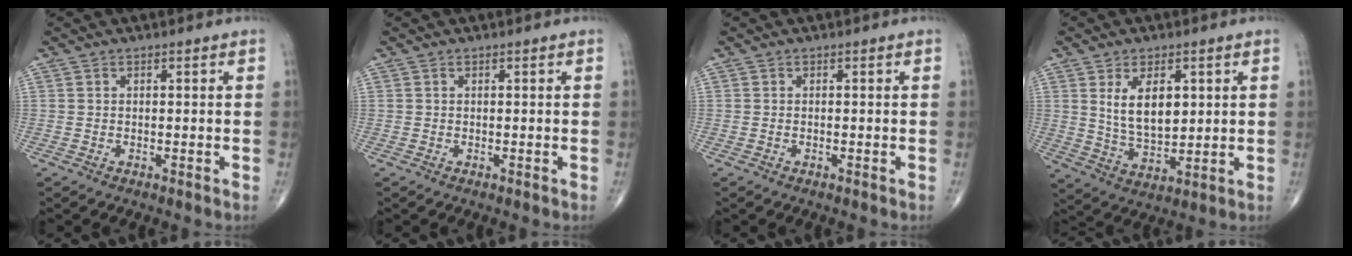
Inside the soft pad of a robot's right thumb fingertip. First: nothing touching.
{"total": 0.0}
{"total": 0.0}
{"total": 9.6, "force": [2.6, 5.2, 7.6], "torque": [-0.112, -0.021, 0.059]}